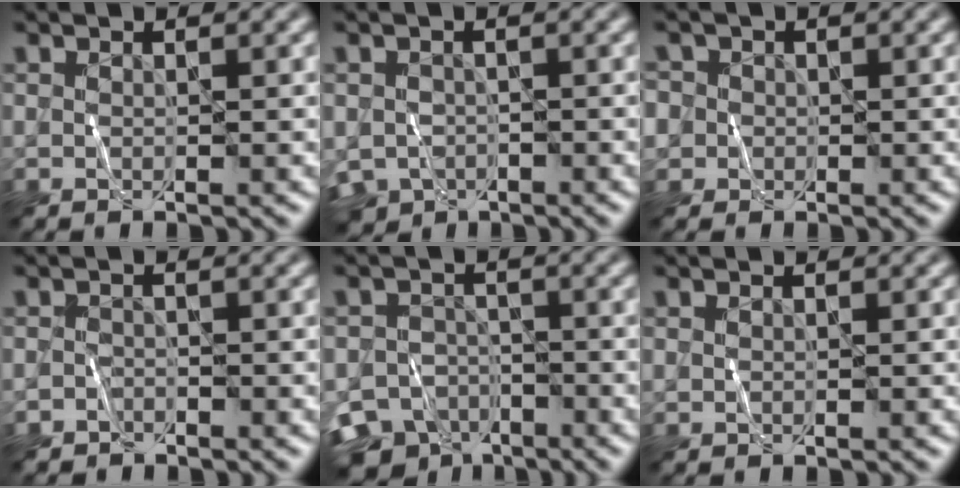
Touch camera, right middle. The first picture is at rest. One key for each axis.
{"total": 3.8, "fx": -2.2, "fy": 2.6, "fz": 1.5, "tx": -0.026, "ty": -0.011, "tz": -0.044}
{"total": 3.7, "fx": 0.6, "fy": 3.5, "fz": 1.0, "tx": -0.013, "ty": 0.027, "tz": -0.011}
{"total": 1.1, "fx": -0.9, "fy": 0.6, "fz": -0.1, "tx": 0.004, "ty": 0.006, "tz": -0.017}
{"total": 8.6, "fx": -6.3, "fy": 5.2, "fz": 2.6, "tx": -0.035, "ty": -0.017, "tz": -0.107}
{"total": 0.0}